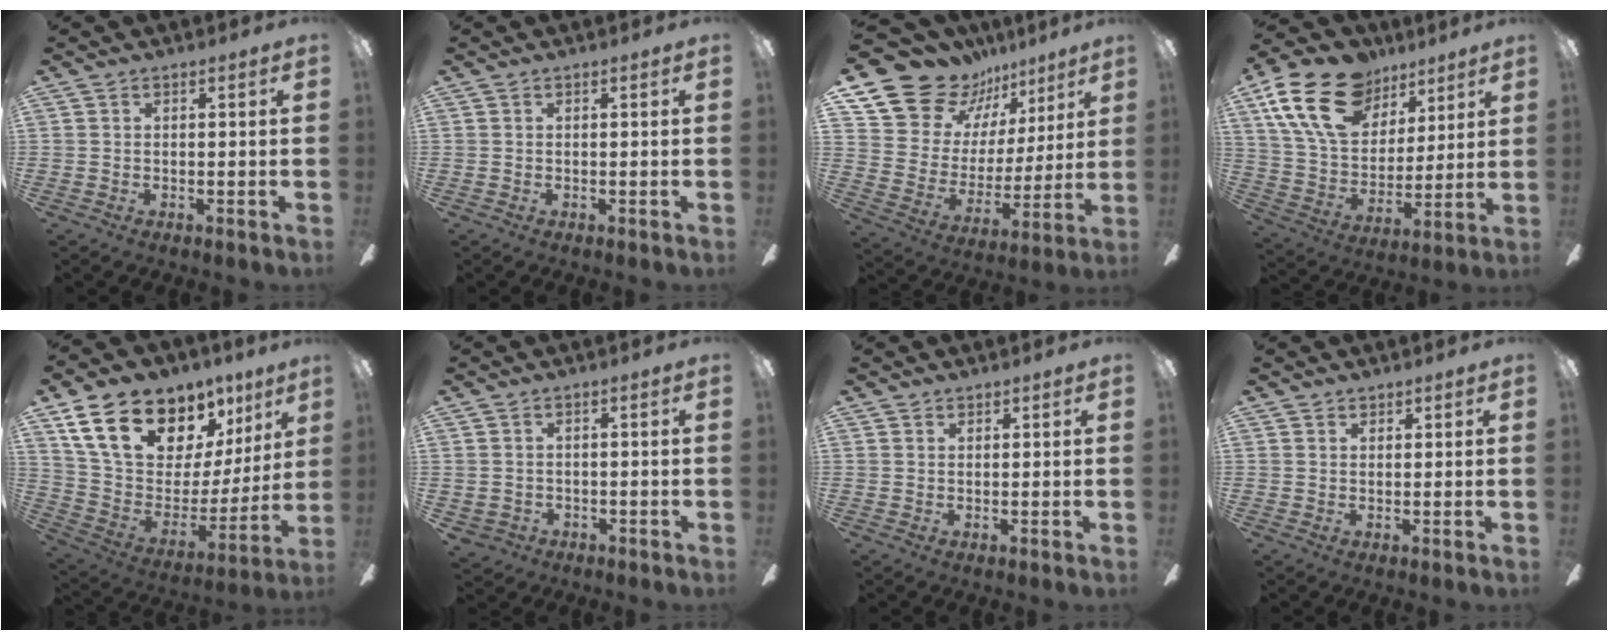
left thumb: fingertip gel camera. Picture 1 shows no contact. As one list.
[{"total": 0.0}, {"total": 17.5, "force": [14.0, 9.4, 4.4], "torque": [-0.107, -0.107, 0.266]}, {"total": 21.7, "force": [12.6, 13.4, 11.5], "torque": [-0.221, -0.050, 0.233]}, {"total": 21.5, "force": [13.8, 12.2, 11.1], "torque": [-0.190, -0.082, 0.263]}, {"total": 1.5, "force": [0.0, 1.5, 0.3], "torque": [-0.009, 0.000, -0.003]}, {"total": 1.1, "force": [1.0, 0.5, 0.2], "torque": [-0.003, 0.001, 0.018]}, {"total": 1.3, "force": [1.2, 0.6, 0.1], "torque": [-0.002, -0.001, 0.023]}]